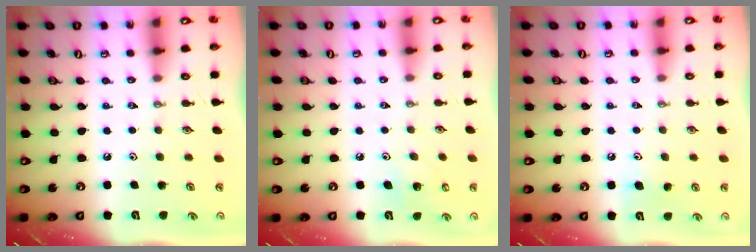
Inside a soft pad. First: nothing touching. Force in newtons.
{"total": 6.8, "press": 6.8, "slide": 0.7}
{"total": 5.5, "press": 5.2, "slide": 1.7}